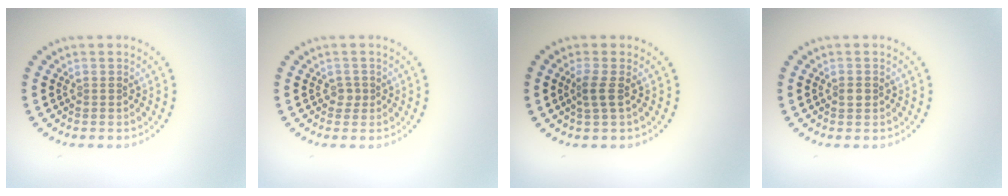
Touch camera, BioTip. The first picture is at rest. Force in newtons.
{"total": 1.0, "press": 0.7, "slide": 0.6}
{"total": 1.6, "press": 1.2, "slide": 1.0}
{"total": 1.0, "press": 1.0, "slide": 0.3}